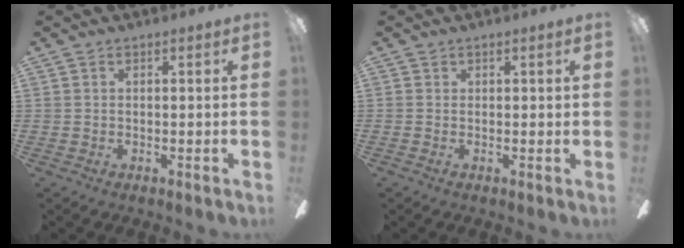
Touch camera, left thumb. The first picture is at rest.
{"total": 0.6, "force": [0.2, 0.0, 0.5], "torque": [-0.010, -0.001, 0.003]}